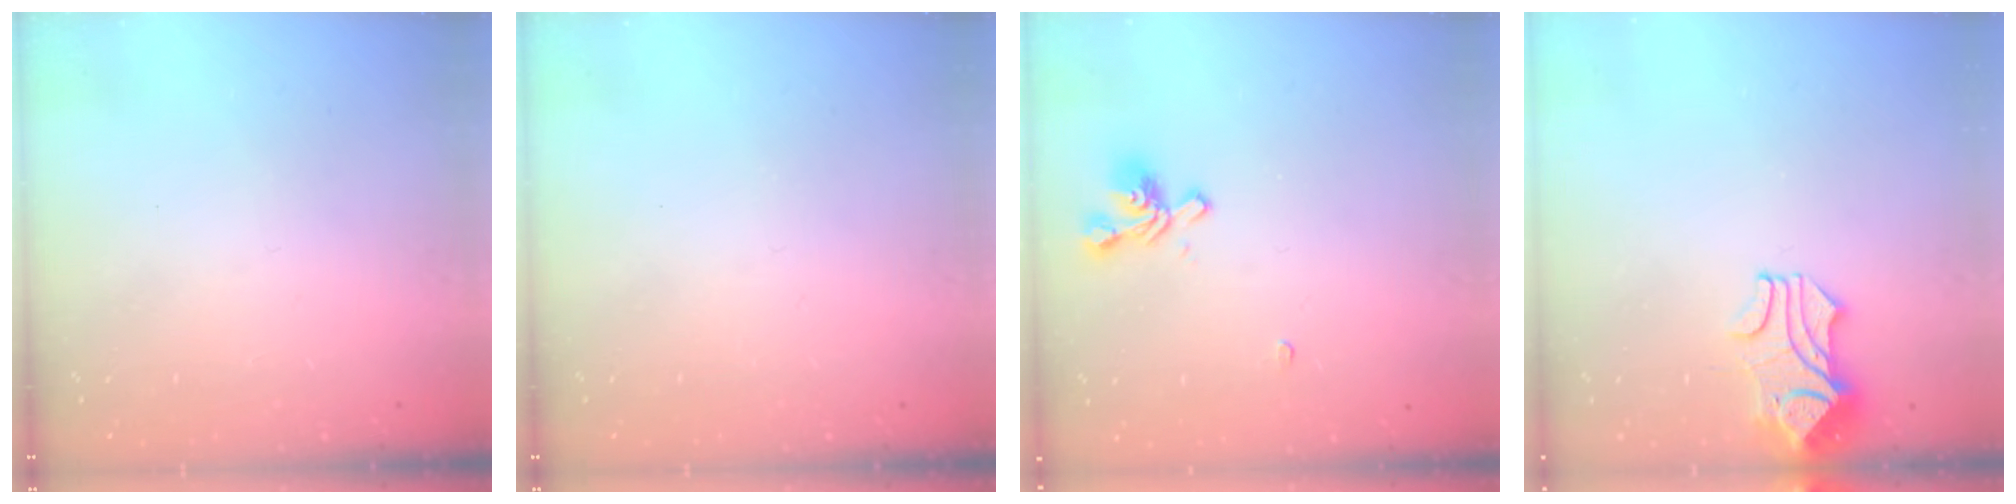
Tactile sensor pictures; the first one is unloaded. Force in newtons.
{"total": 0.0}
{"total": 1.0, "press": 0.2, "slide": 1.0}
{"total": 1.9, "press": 1.4, "slide": 1.2}